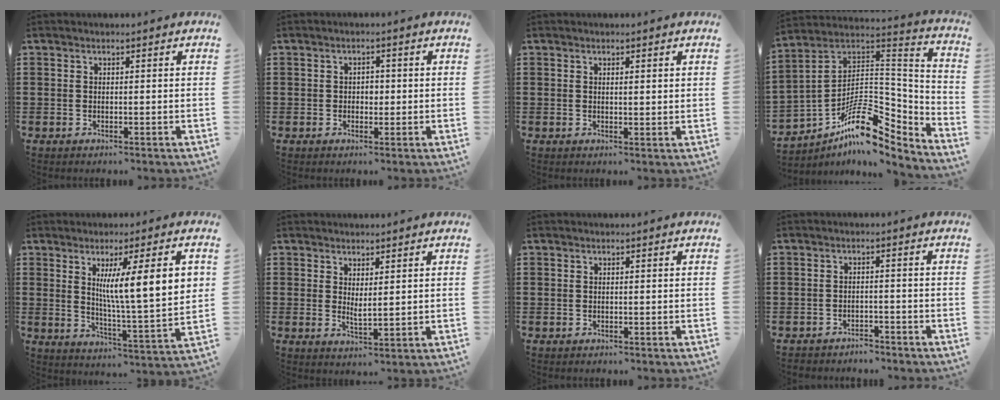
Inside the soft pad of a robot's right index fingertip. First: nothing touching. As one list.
[{"total": 1.3, "force": [-0.1, 0.9, 0.9], "torque": [-0.018, 0.005, -0.003]}, {"total": 0.7, "force": [0.4, 0.0, 0.6], "torque": [-0.011, 0.000, 0.007]}, {"total": 12.1, "force": [-6.6, 6.0, 8.2], "torque": [-0.131, 0.000, -0.126]}, {"total": 11.2, "force": [3.9, 1.1, 10.4], "torque": [-0.184, -0.010, 0.060]}, {"total": 1.9, "force": [1.4, 0.4, 1.3], "torque": [-0.029, 0.000, 0.027]}, {"total": 0.0}, {"total": 2.2, "force": [-2.2, 0.2, -0.3], "torque": [-0.004, 0.001, -0.050]}]